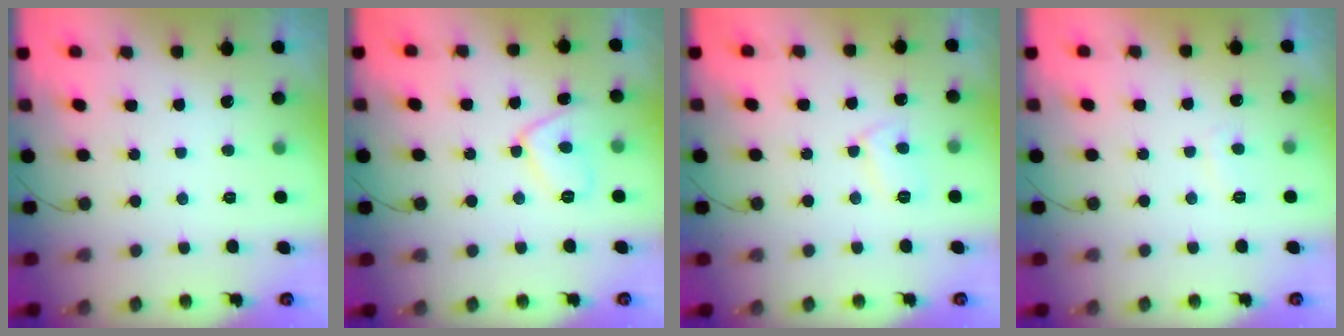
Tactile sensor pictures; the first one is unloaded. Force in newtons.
{"total": 8.2, "press": 8.2, "slide": 0.7}
{"total": 6.2, "press": 6.2, "slide": 0.5}
{"total": 1.5, "press": 1.3, "slide": 0.6}